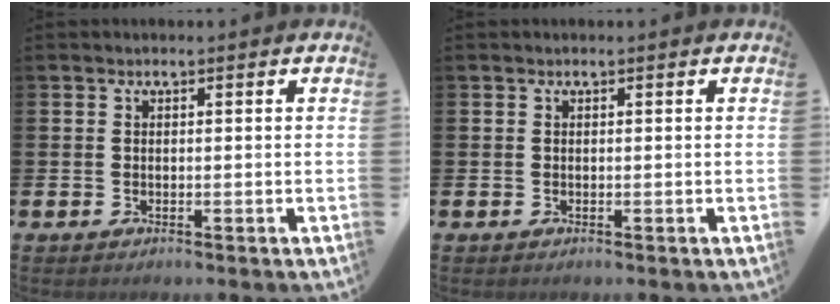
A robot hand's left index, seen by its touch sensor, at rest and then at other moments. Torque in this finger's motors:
{"motor_torque": [0.00, 0.00, -0.02, 0.01]}